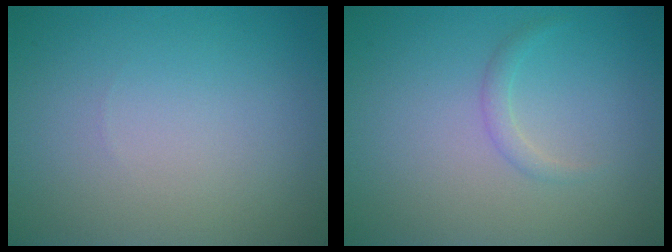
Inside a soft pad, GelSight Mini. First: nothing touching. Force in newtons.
{"total": 1.0, "press": 1.0, "slide": 0.1}